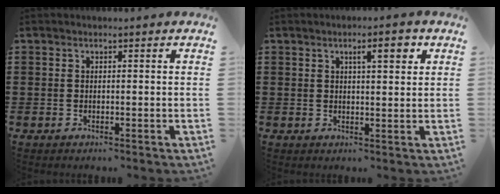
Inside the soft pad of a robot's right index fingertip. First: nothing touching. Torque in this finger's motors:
{"motor_torque": [0.31, 0.12, 0.09, 0.08]}